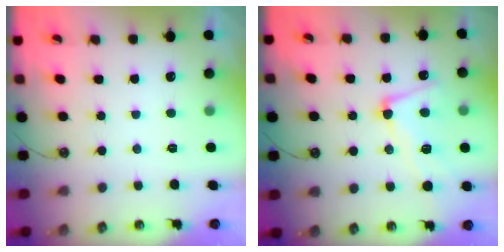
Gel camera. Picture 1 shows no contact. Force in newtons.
{"total": 6.0, "press": 5.9, "slide": 1.2}